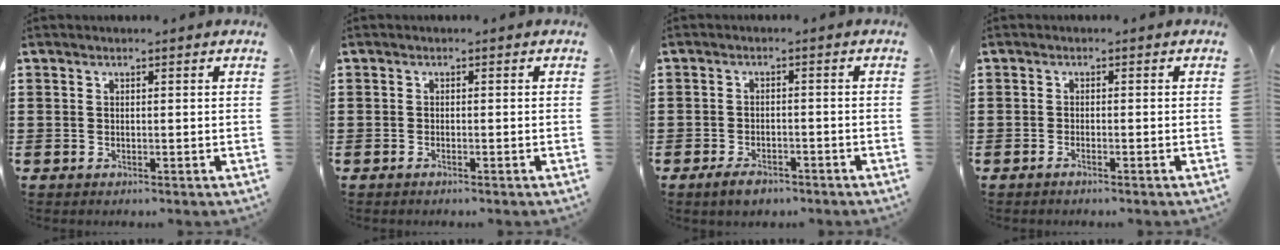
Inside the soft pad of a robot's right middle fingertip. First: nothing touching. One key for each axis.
{"total": 0.5, "fx": -0.4, "fy": -0.1, "fz": 0.4, "tx": -0.009, "ty": -0.004, "tz": -0.007}
{"total": 2.7, "fx": -2.1, "fy": 1.2, "fz": 1.1, "tx": -0.029, "ty": 0.002, "tz": -0.044}
{"total": 0.8, "fx": -0.6, "fy": -0.1, "fz": 0.5, "tx": -0.011, "ty": -0.004, "tz": -0.011}